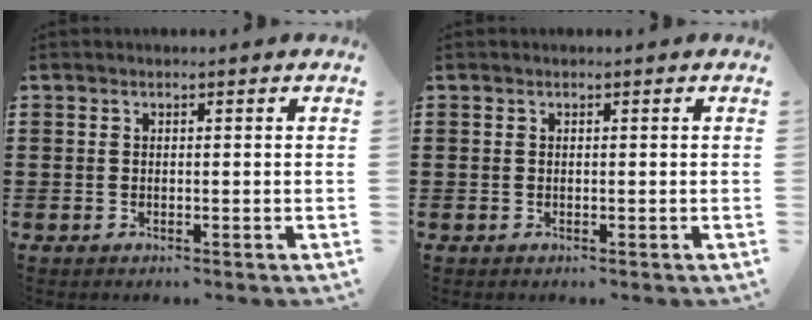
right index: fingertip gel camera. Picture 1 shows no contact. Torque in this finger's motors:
{"motor_torque": [0.13, -0.04, 0.06, 0.01]}